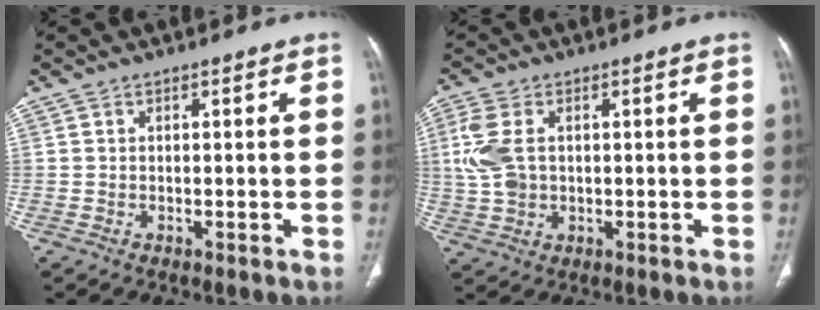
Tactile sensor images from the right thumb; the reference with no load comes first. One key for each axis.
{"total": 7.4, "fx": 1.2, "fy": 4.9, "fz": 5.4, "tx": -0.134, "ty": 0.006, "tz": 0.028}